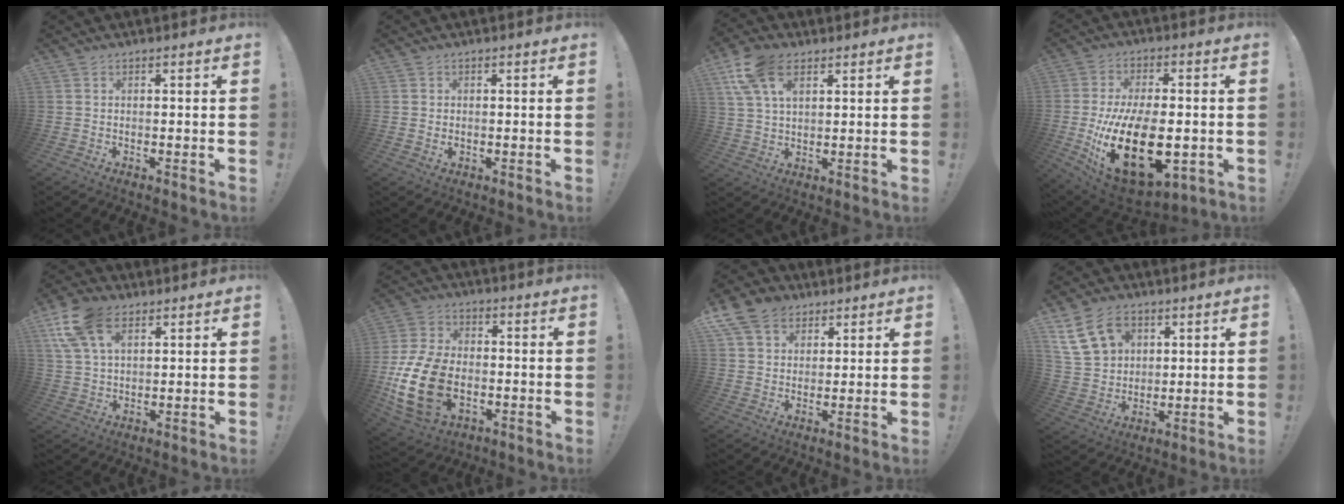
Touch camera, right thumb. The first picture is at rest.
{"total": 0.9, "force": [0.1, 0.8, 0.3], "torque": [-0.003, 0.002, 0.001]}
{"total": 12.0, "force": [5.8, 6.7, 8.1], "torque": [-0.164, -0.009, 0.110]}
{"total": 25.5, "force": [-4.9, 13.4, 21.1], "torque": [-0.397, 0.012, -0.063]}
{"total": 13.1, "force": [6.3, 7.7, 8.5], "torque": [-0.163, -0.013, 0.119]}
{"total": 18.9, "force": [-4.6, 12.8, 13.2], "torque": [-0.261, 0.030, -0.069]}
{"total": 11.2, "force": [6.2, 8.3, 4.2], "torque": [-0.072, -0.030, 0.126]}
{"total": 15.2, "force": [7.4, 11.0, 7.4], "torque": [-0.132, -0.028, 0.146]}